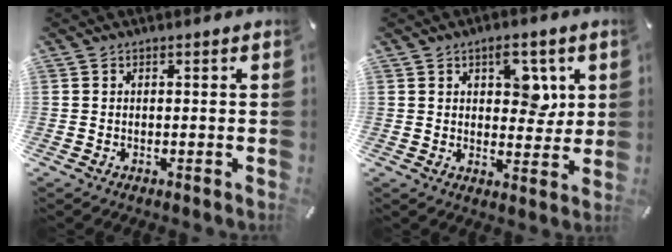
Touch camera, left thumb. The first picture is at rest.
{"total": 7.9, "force": [3.1, 4.9, 5.4], "torque": [-0.052, -0.012, 0.045]}